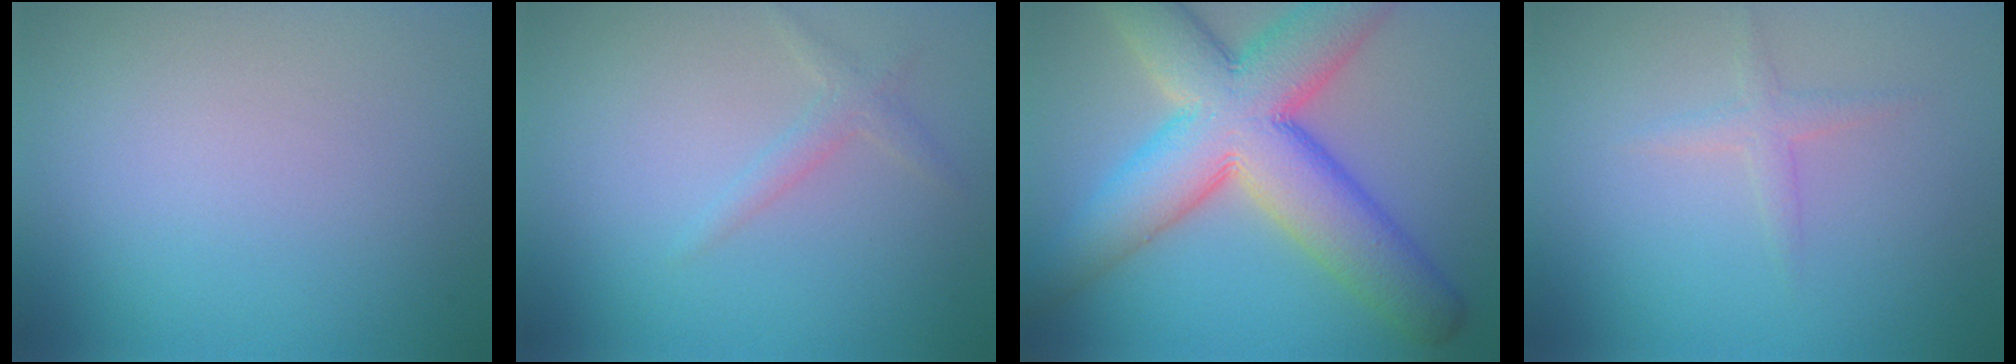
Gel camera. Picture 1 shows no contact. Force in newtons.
{"total": 1.4, "press": 1.4, "slide": 0.1}
{"total": 12.7, "press": 12.7, "slide": 0.5}
{"total": 1.3, "press": 1.3, "slide": 0.1}